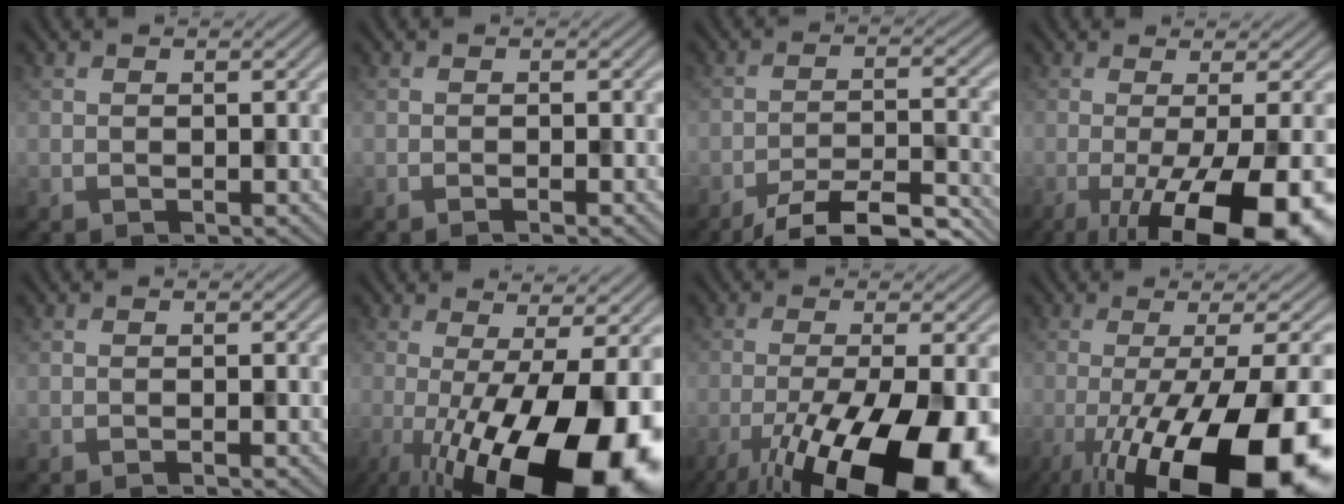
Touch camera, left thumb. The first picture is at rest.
{"total": 1.1, "force": [-0.6, 0.1, 0.9], "torque": [-0.013, 0.000, -0.014]}
{"total": 9.0, "force": [-7.3, 1.7, 5.0], "torque": [-0.086, -0.002, -0.116]}
{"total": 15.2, "force": [-5.7, 4.3, 13.5], "torque": [-0.168, -0.008, -0.081]}
{"total": 0.8, "force": [-0.4, 0.0, 0.6], "torque": [-0.010, 0.000, -0.010]}
{"total": 18.8, "force": [-5.5, 6.1, 16.9], "torque": [-0.254, -0.023, -0.079]}
{"total": 18.3, "force": [-9.1, 5.7, 14.8], "torque": [-0.254, -0.021, -0.144]}
{"total": 21.3, "force": [-9.1, 6.0, 18.3], "torque": [-0.255, -0.020, -0.145]}